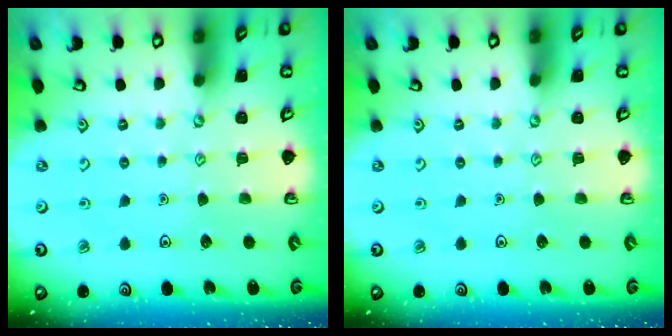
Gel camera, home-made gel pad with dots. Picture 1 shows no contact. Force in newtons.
{"total": 0.0}